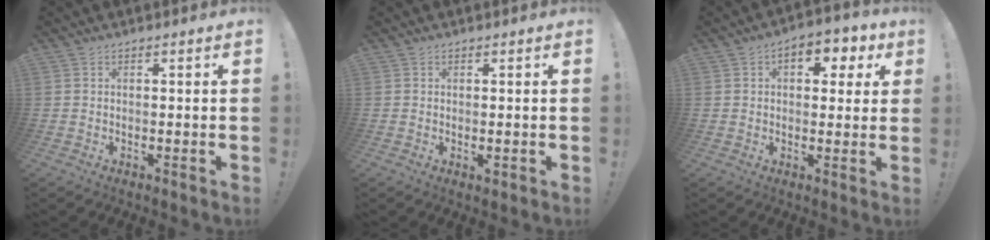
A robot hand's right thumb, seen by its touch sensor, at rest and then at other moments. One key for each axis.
{"total": 0.6, "fx": -0.1, "fy": 0.4, "fz": 0.5, "tx": -0.004, "ty": -0.002, "tz": 0.000}
{"total": 7.2, "fx": 2.5, "fy": 4.7, "fz": 4.8, "tx": -0.051, "ty": -0.008, "tz": 0.039}